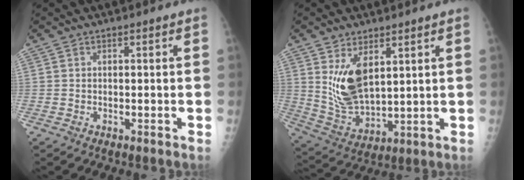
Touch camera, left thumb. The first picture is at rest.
{"total": 11.0, "force": [4.2, 5.6, 8.5], "torque": [-0.145, -0.031, 0.098]}